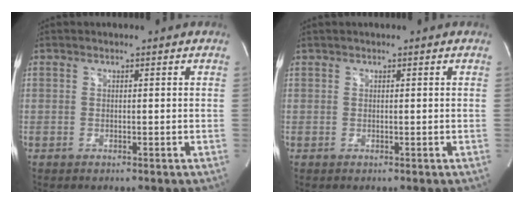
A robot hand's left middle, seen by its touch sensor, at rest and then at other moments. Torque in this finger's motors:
{"motor_torque": [-0.01, 0.01, 0.00, -0.01]}